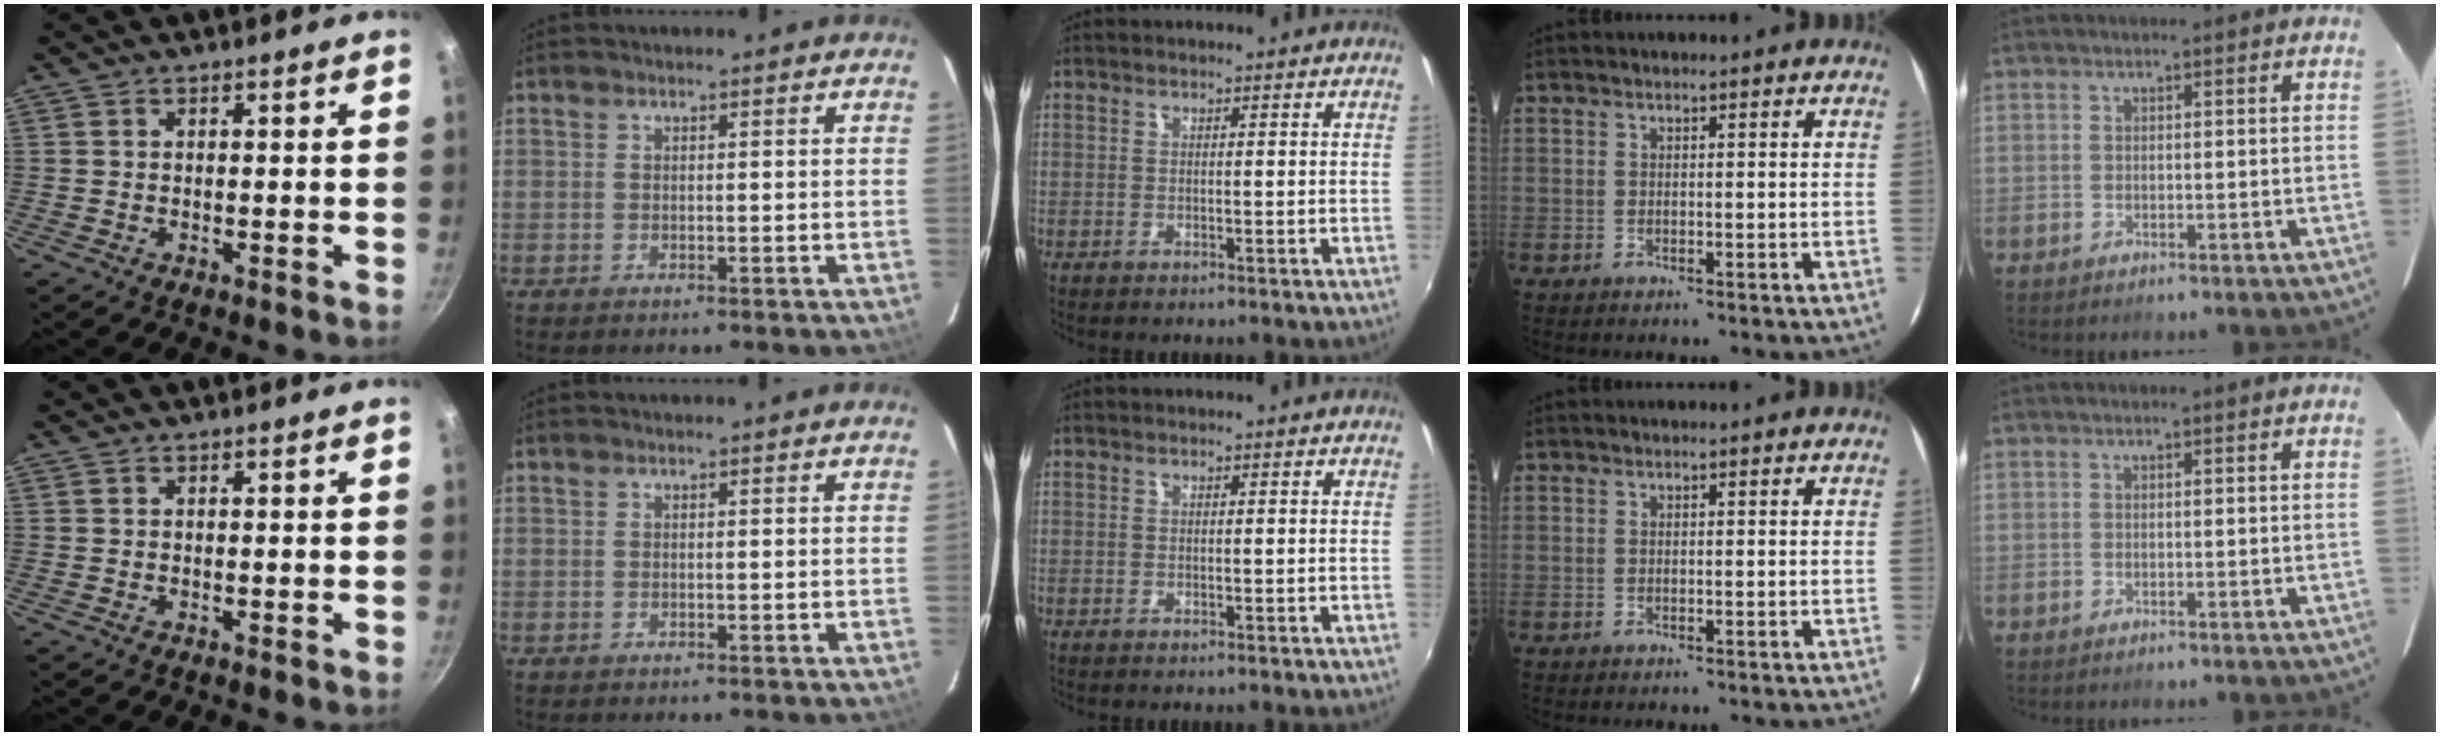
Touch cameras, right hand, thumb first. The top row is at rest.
{}